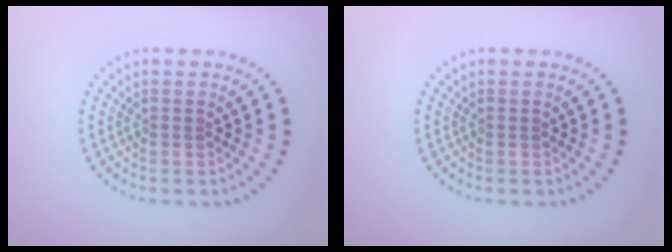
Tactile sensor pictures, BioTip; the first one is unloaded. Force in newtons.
{"total": 0.0}